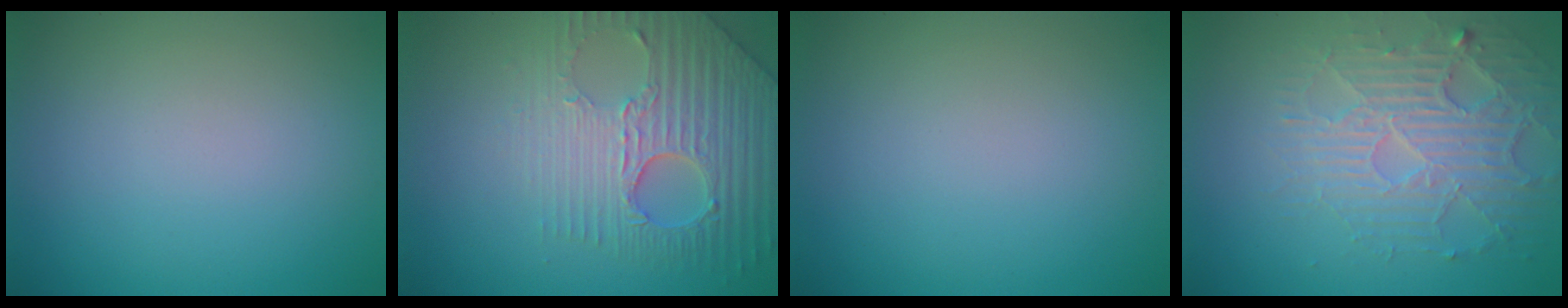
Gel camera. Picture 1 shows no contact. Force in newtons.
{"total": 5.0, "press": 4.7, "slide": 1.8}
{"total": 0.0}
{"total": 4.6, "press": 4.0, "slide": 2.2}